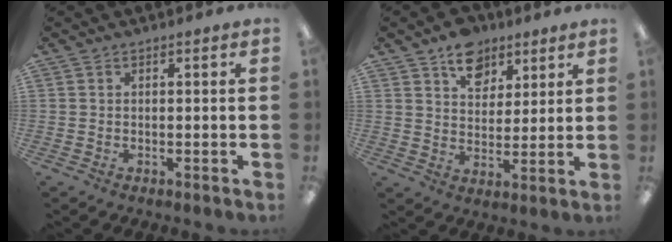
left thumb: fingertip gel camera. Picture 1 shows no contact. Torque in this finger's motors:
{"motor_torque": [0.76, 0.64, 0.48, -0.31, 0.02]}